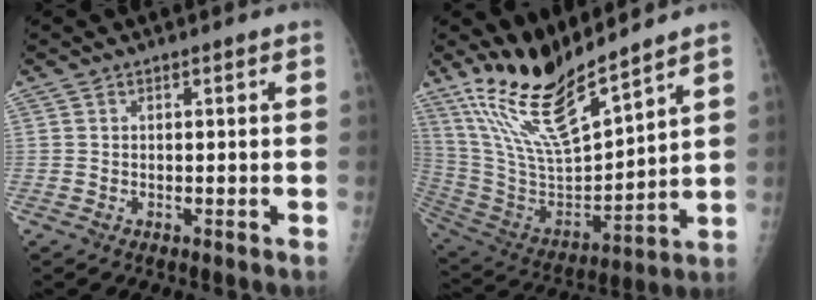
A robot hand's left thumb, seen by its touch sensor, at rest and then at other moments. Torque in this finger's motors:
{"motor_torque": [0.40, 0.39, 1.52, -1.25, 0.52]}